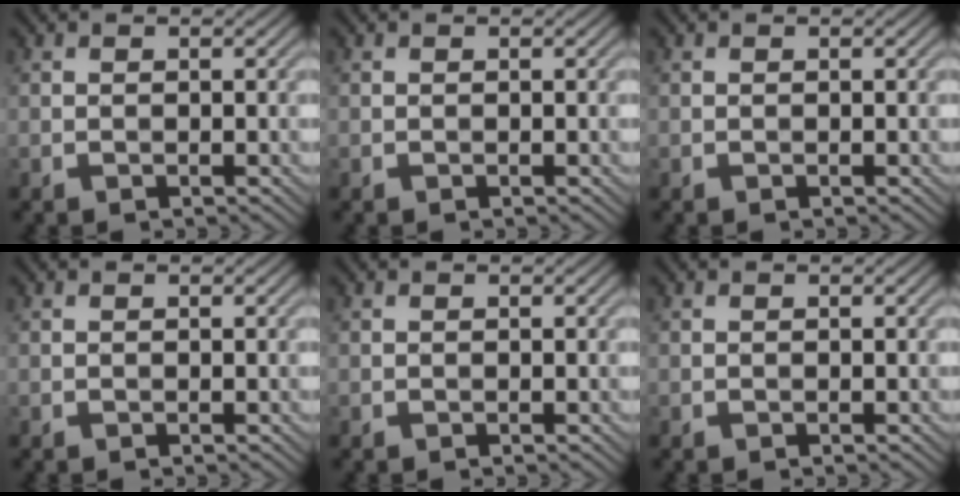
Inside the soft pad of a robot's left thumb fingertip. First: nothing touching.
{"total": 0.0}
{"total": 0.0}
{"total": 0.0}
{"total": 0.0}
{"total": 0.0}